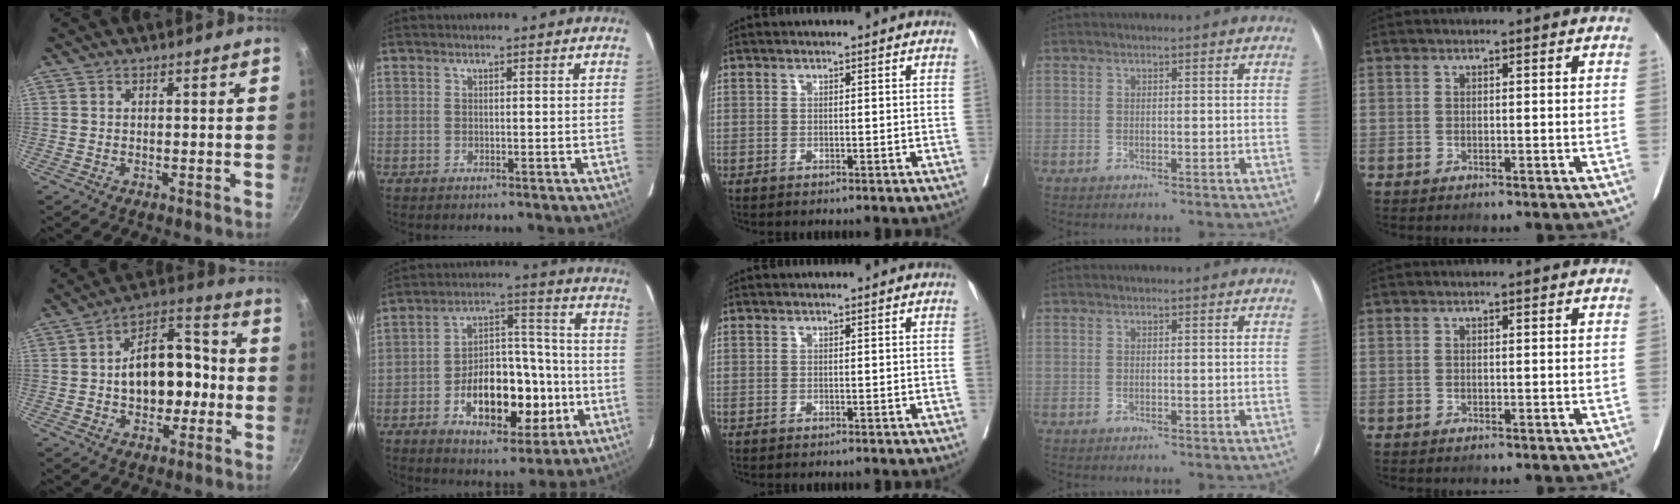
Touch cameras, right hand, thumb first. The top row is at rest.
{"thumb": {"total": 14.8, "force": [-1.0, 9.3, 11.4], "torque": [-0.135, 0.039, -0.022]}, "index": {"total": 15.6, "force": [-4.7, 7.6, 12.8], "torque": [-0.208, 0.024, -0.067]}}